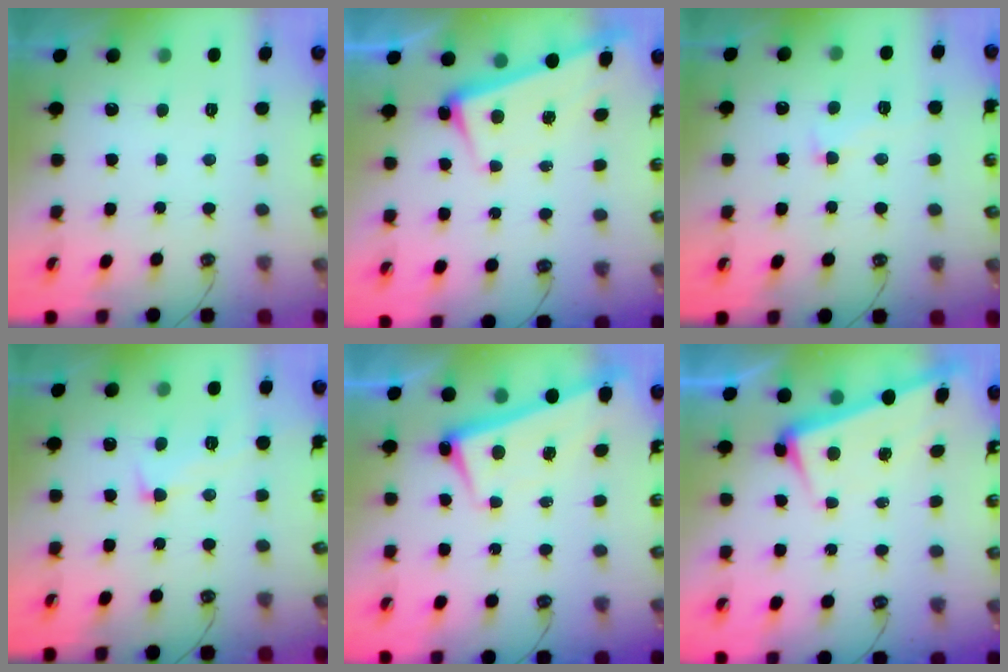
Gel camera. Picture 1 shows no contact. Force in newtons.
{"total": 2.6, "press": 2.4, "slide": 0.9}
{"total": 1.8, "press": 1.5, "slide": 0.9}
{"total": 2.6, "press": 2.4, "slide": 1.0}
{"total": 2.6, "press": 2.5, "slide": 0.8}
{"total": 3.0, "press": 2.9, "slide": 0.8}